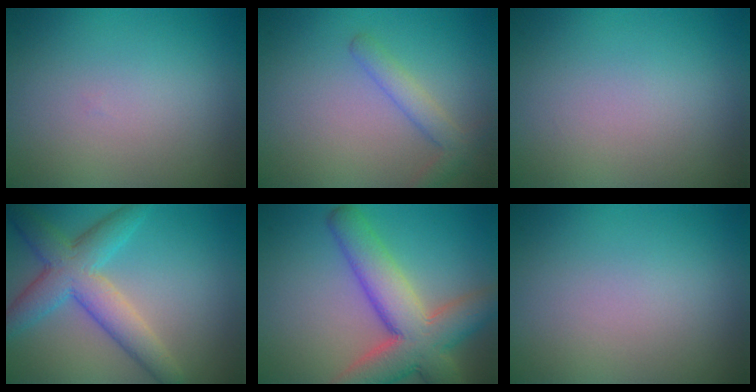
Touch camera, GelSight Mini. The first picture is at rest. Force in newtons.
{"total": 2.3, "press": 2.3, "slide": 0.1}
{"total": 0.0}
{"total": 5.8, "press": 5.8, "slide": 0.3}
{"total": 8.5, "press": 8.5, "slide": 0.5}
{"total": 0.0}